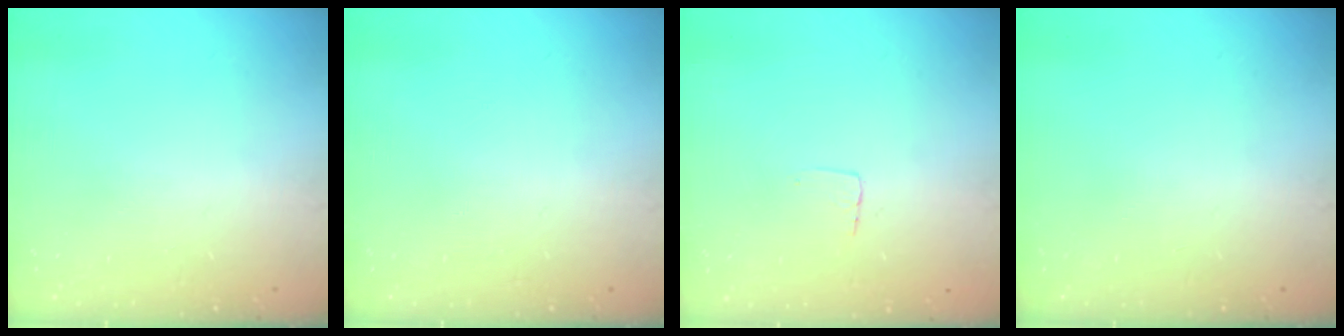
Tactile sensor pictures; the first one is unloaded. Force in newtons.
{"total": 0.0}
{"total": 2.9, "press": 2.9, "slide": 0.2}
{"total": 0.0}